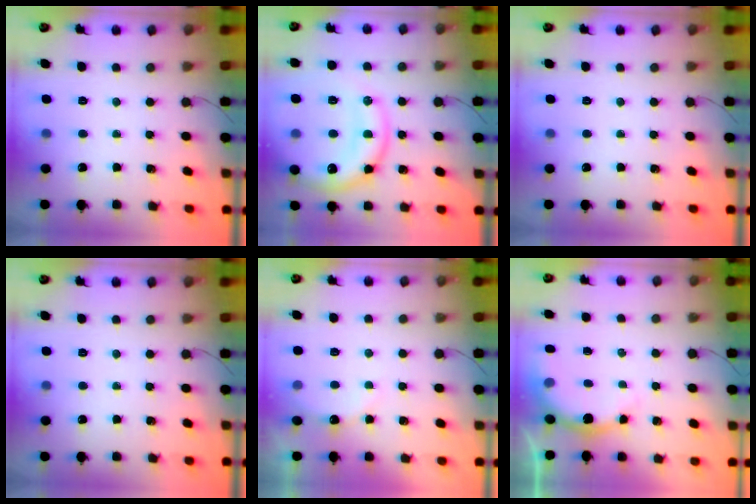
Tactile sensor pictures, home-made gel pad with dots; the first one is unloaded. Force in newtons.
{"total": 18.4, "press": 18.2, "slide": 2.2}
{"total": 0.0}
{"total": 0.0}
{"total": 7.4, "press": 7.3, "slide": 1.4}
{"total": 5.2, "press": 5.2, "slide": 0.5}